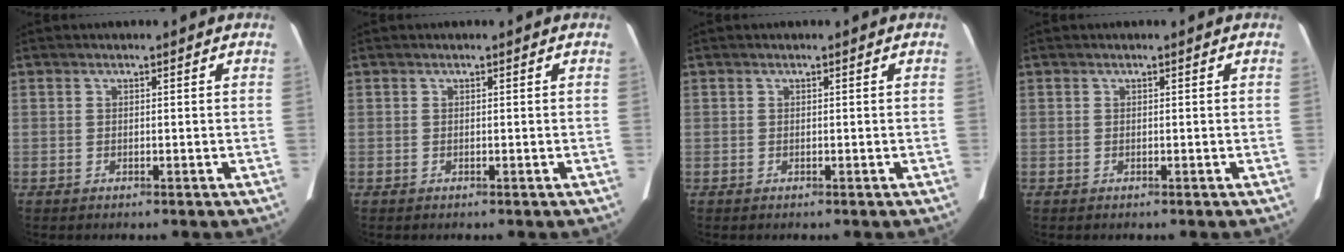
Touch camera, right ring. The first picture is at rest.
{"total": 0.0}
{"total": 0.0}
{"total": 0.0}